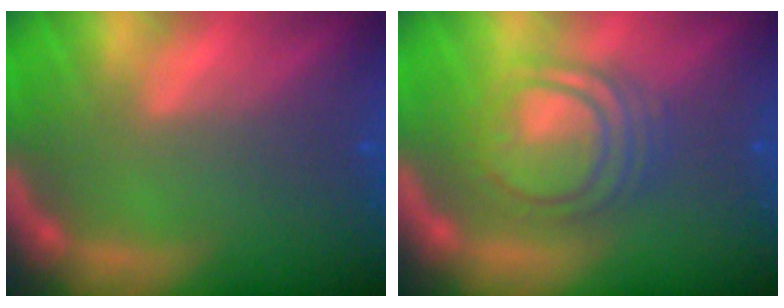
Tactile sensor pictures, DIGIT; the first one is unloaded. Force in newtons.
{"total": 6.5}